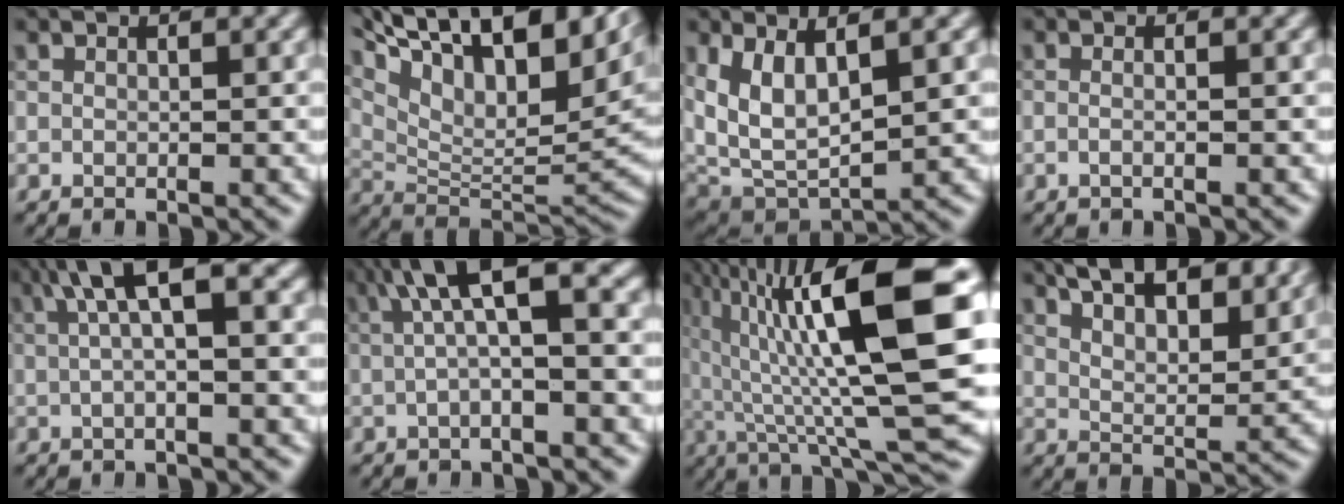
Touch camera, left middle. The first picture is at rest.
{"total": 15.3, "force": [8.6, 6.4, 10.9], "torque": [-0.187, 0.045, 0.150]}
{"total": 7.0, "force": [1.9, 3.1, 6.0], "torque": [-0.138, -0.010, 0.042]}
{"total": 1.8, "force": [0.2, 0.8, 1.6], "torque": [-0.007, -0.011, -0.019]}
{"total": 5.8, "force": [1.8, 1.5, 5.3], "torque": [-0.081, 0.019, 0.024]}
{"total": 6.6, "force": [1.5, 1.7, 6.2], "torque": [-0.102, 0.025, 0.014]}
{"total": 15.3, "force": [3.6, 3.0, 14.6], "torque": [-0.233, 0.016, 0.063]}
{"total": 11.9, "force": [8.5, 4.3, 7.1], "torque": [-0.089, 0.028, 0.090]}